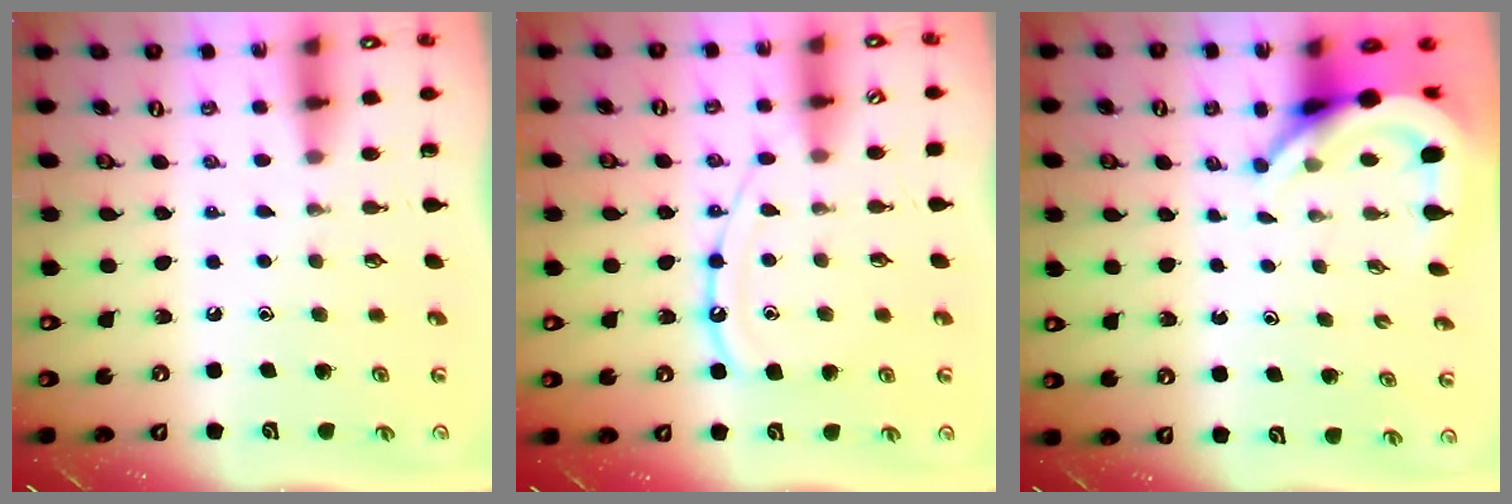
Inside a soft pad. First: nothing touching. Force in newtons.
{"total": 11.6, "press": 11.5, "slide": 1.1}
{"total": 6.2, "press": 6.1, "slide": 0.7}